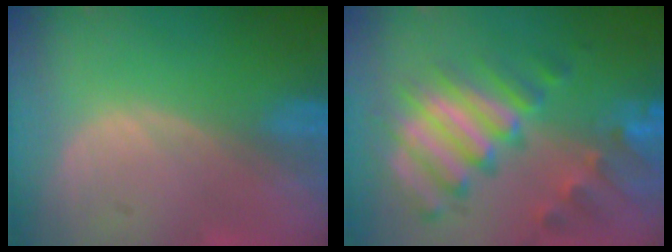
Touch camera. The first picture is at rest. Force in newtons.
{"total": 11.7, "press": 10.0, "slide": 6.0}